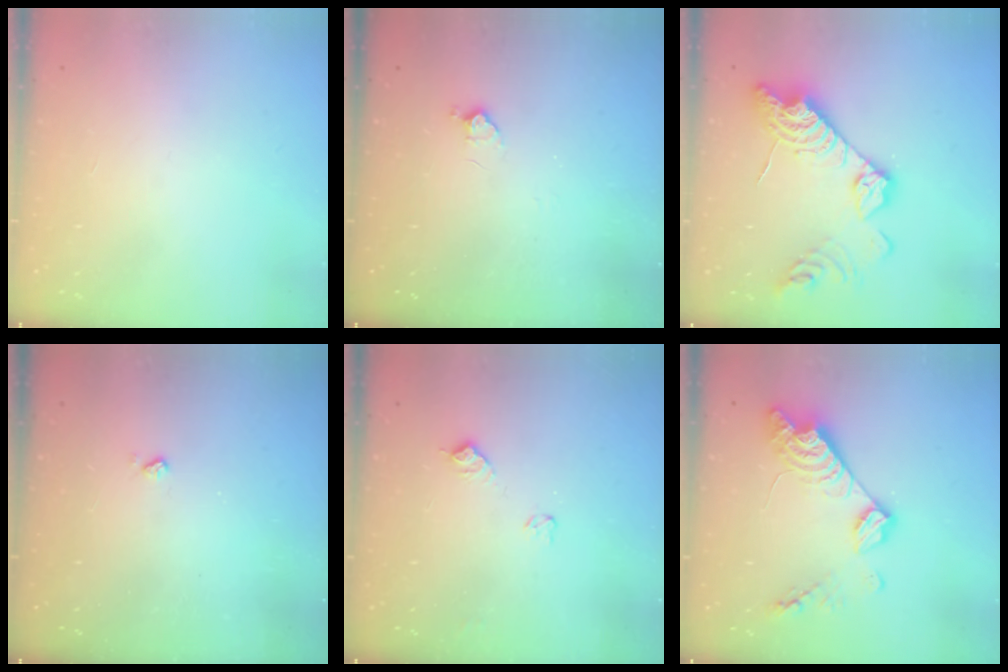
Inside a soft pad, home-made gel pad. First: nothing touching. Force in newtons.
{"total": 4.4, "press": 4.4, "slide": 0.8}
{"total": 17.9, "press": 17.8, "slide": 1.5}
{"total": 2.5, "press": 2.5, "slide": 0.5}
{"total": 7.1, "press": 7.0, "slide": 0.8}
{"total": 14.5, "press": 14.5, "slide": 1.0}